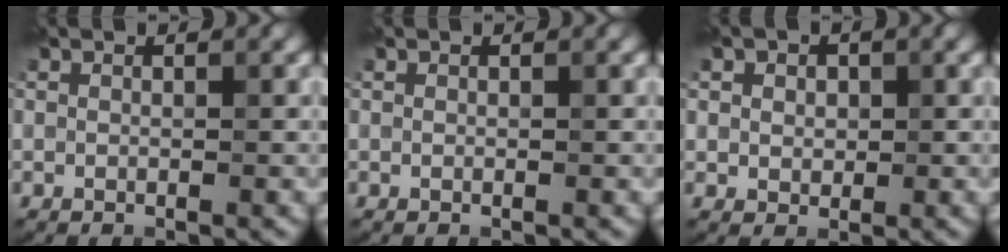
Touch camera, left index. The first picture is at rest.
{"total": 0.0}
{"total": 2.0, "force": [0.8, 1.7, 0.7], "torque": [-0.004, 0.008, 0.005]}